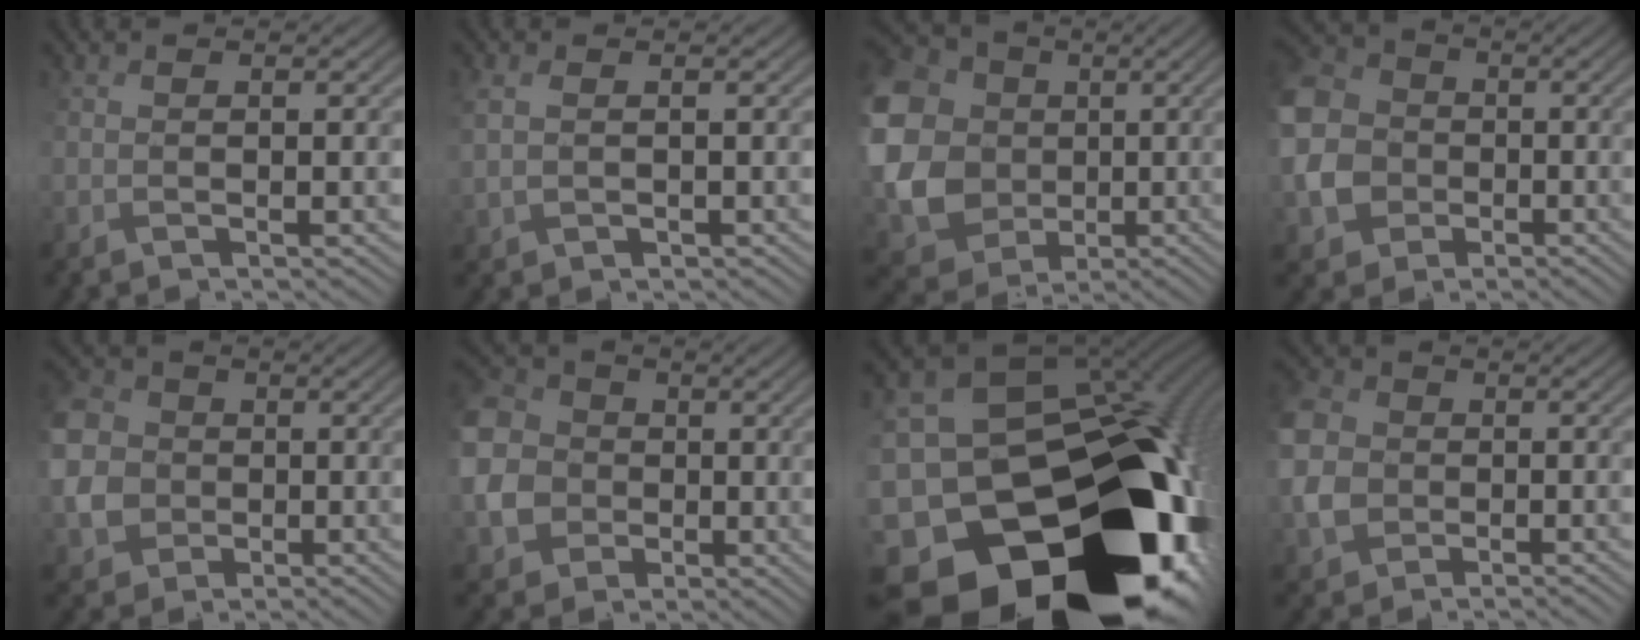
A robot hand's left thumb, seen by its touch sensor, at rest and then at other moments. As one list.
[{"total": 1.3, "force": [1.1, 0.7, 0.2], "torque": [-0.012, 0.008, 0.023]}, {"total": 16.2, "force": [2.8, 14.0, 7.7], "torque": [-0.269, 0.004, 0.055]}, {"total": 9.9, "force": [-1.3, 8.8, 4.2], "torque": [-0.149, -0.021, -0.028]}, {"total": 6.8, "force": [-0.4, 6.2, 2.7], "torque": [-0.095, 0.004, -0.013]}, {"total": 9.8, "force": [-0.5, 9.0, 3.8], "torque": [-0.143, -0.012, -0.020]}, {"total": 23.6, "force": [-12.6, 16.0, 11.8], "torque": [-0.167, -0.067, -0.193]}, {"total": 5.0, "force": [-0.7, 4.5, 2.2], "torque": [-0.067, 0.006, -0.030]}]